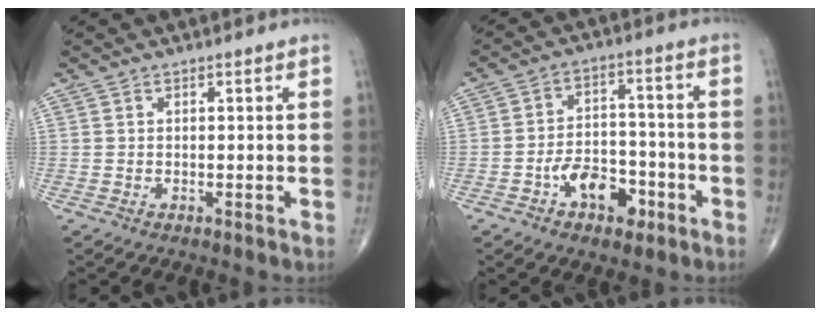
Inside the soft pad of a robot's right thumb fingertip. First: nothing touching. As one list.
[{"total": 9.5, "force": [-4.4, 5.8, 6.2], "torque": [-0.069, 0.042, -0.070]}]